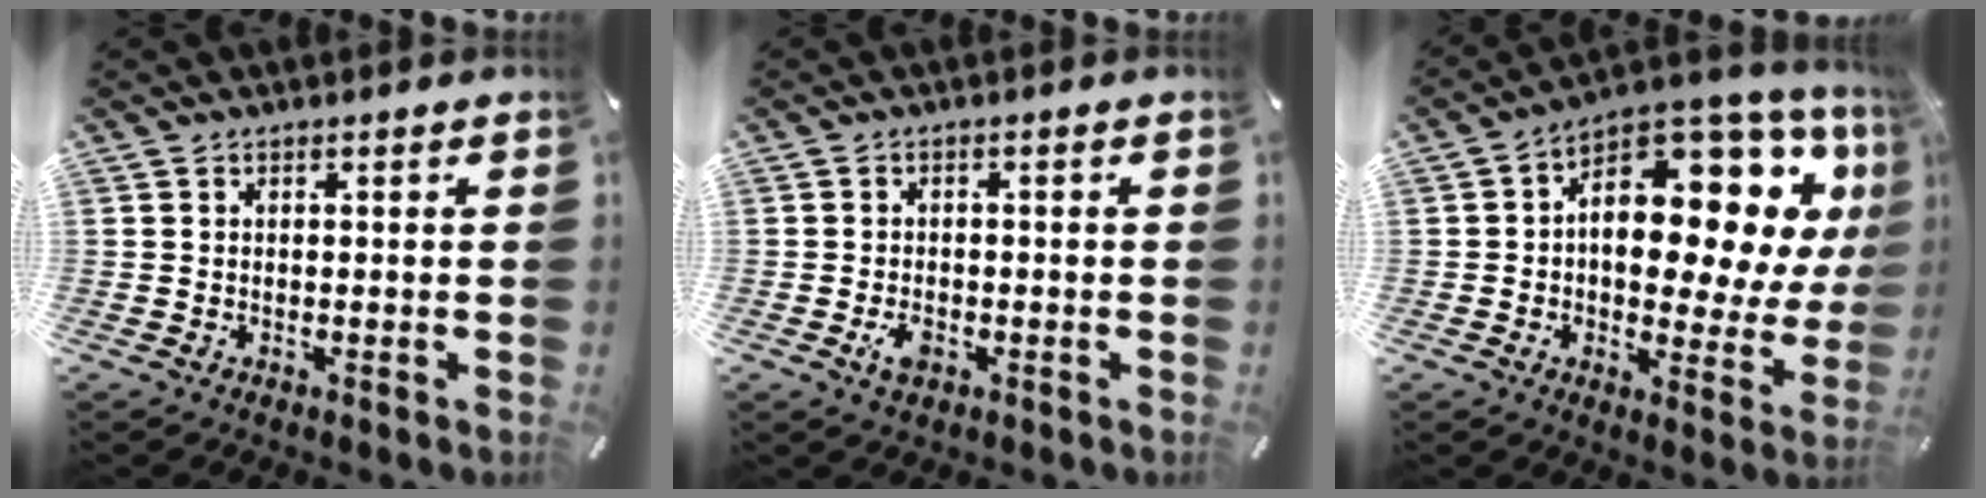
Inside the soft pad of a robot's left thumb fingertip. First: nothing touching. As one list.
[{"total": 3.1, "force": [-1.2, 1.9, 2.1], "torque": [-0.051, 0.000, -0.024]}, {"total": 14.5, "force": [5.8, 8.7, 10.1], "torque": [-0.134, -0.074, 0.095]}]